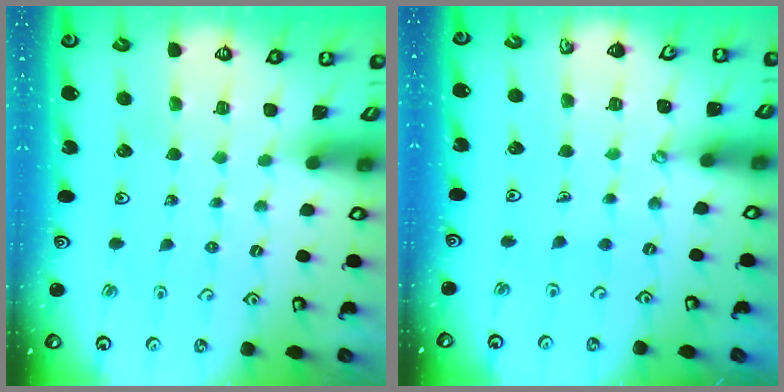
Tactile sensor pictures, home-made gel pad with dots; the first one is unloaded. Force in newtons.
{"total": 1.9, "press": 1.9, "slide": 0.1}